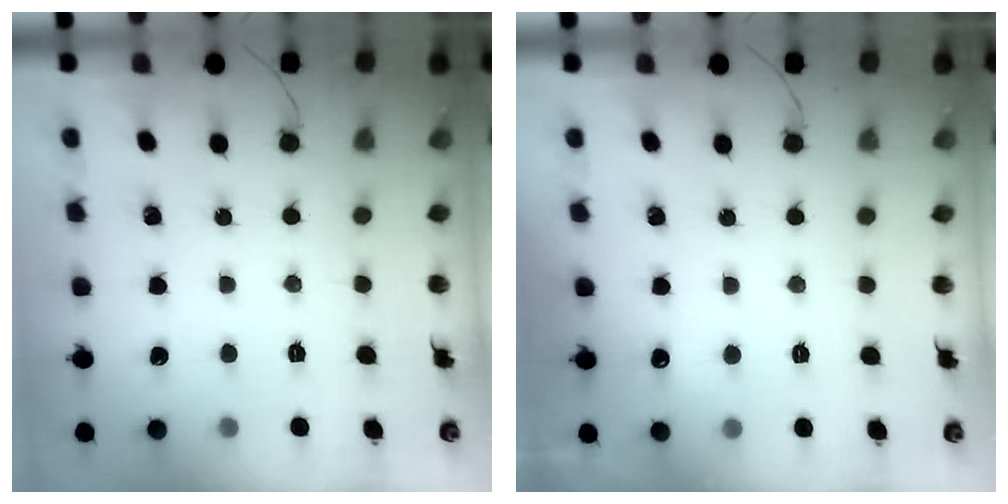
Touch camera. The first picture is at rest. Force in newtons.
{"total": 3.7, "press": 3.6, "slide": 1.1}